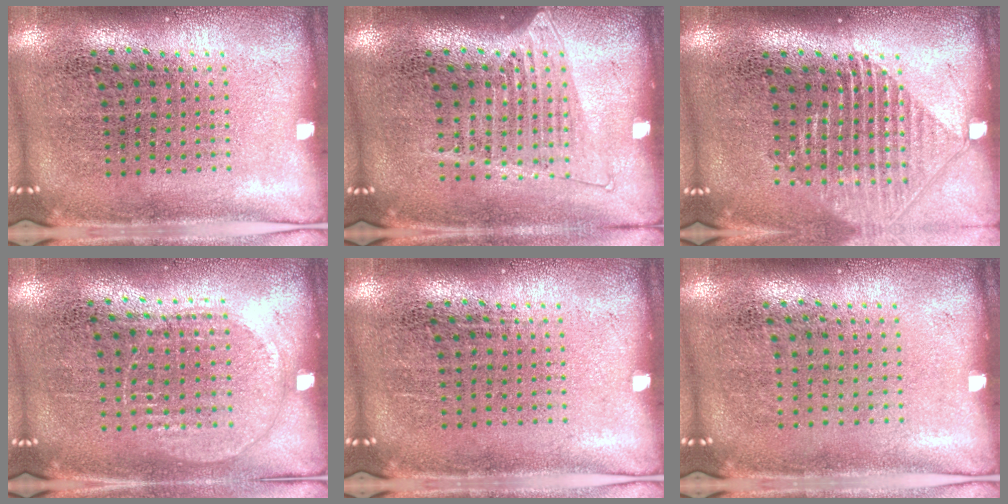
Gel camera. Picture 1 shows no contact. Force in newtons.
{"total": 1.3, "press": 1.2, "slide": 0.6}
{"total": 1.4, "press": 1.2, "slide": 0.7}
{"total": 1.0, "press": 0.9, "slide": 0.4}
{"total": 0.0}
{"total": 0.0}